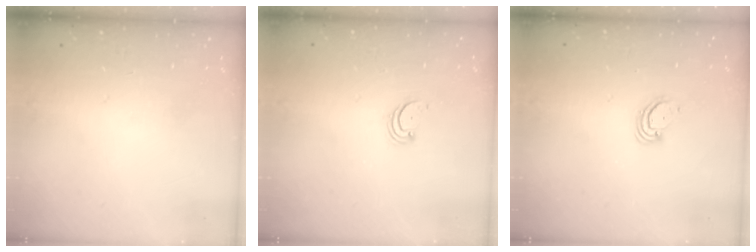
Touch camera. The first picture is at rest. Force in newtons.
{"total": 2.2, "press": 2.2, "slide": 0.2}
{"total": 2.8, "press": 2.8, "slide": 0.3}